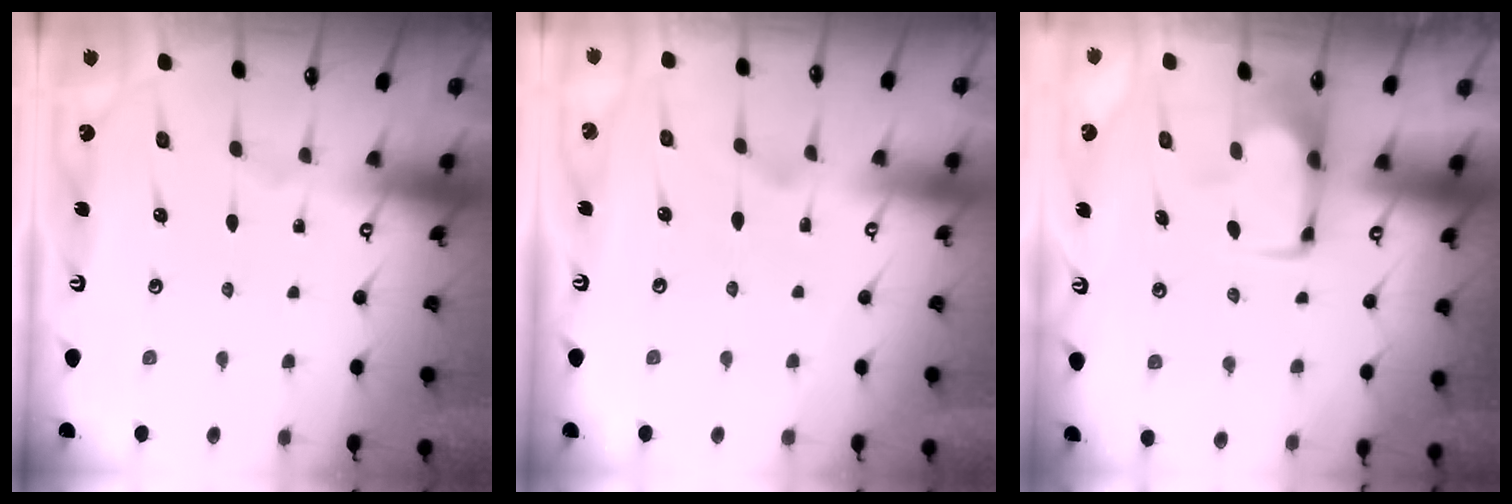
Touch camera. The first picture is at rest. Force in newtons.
{"total": 1.1, "press": 0.0, "slide": 1.1}
{"total": 1.7, "press": 1.6, "slide": 0.5}